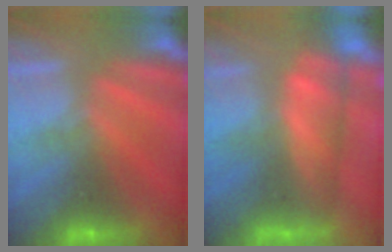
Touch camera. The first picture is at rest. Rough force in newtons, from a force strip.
{"total": 4.5}